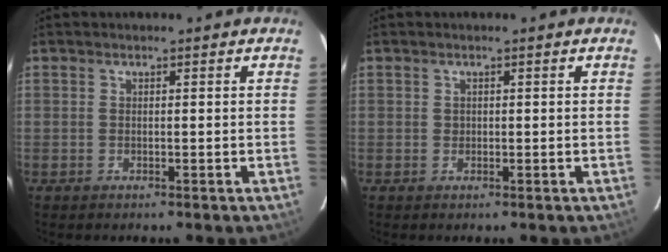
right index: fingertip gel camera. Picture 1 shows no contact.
{"total": 0.5, "force": [0.0, 0.5, 0.1], "torque": [-0.001, 0.002, 0.001]}